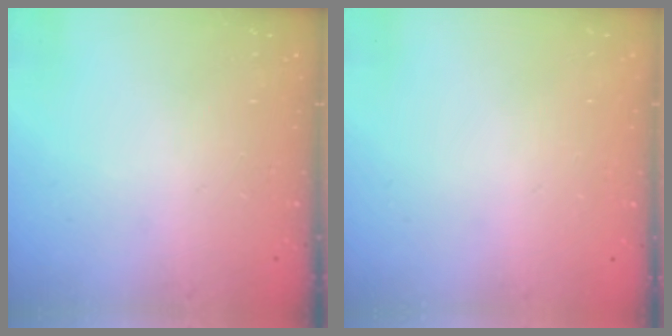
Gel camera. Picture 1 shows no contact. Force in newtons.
{"total": 0.0}